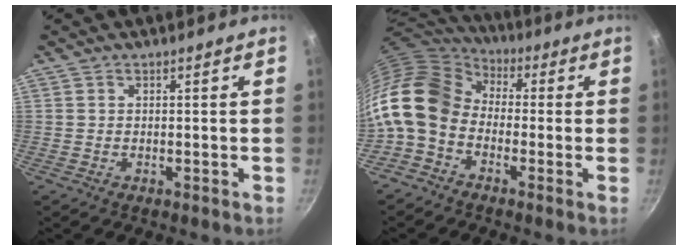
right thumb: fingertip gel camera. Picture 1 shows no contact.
{"total": 15.2, "force": [-1.2, 11.2, 10.1], "torque": [-0.182, 0.035, -0.047]}